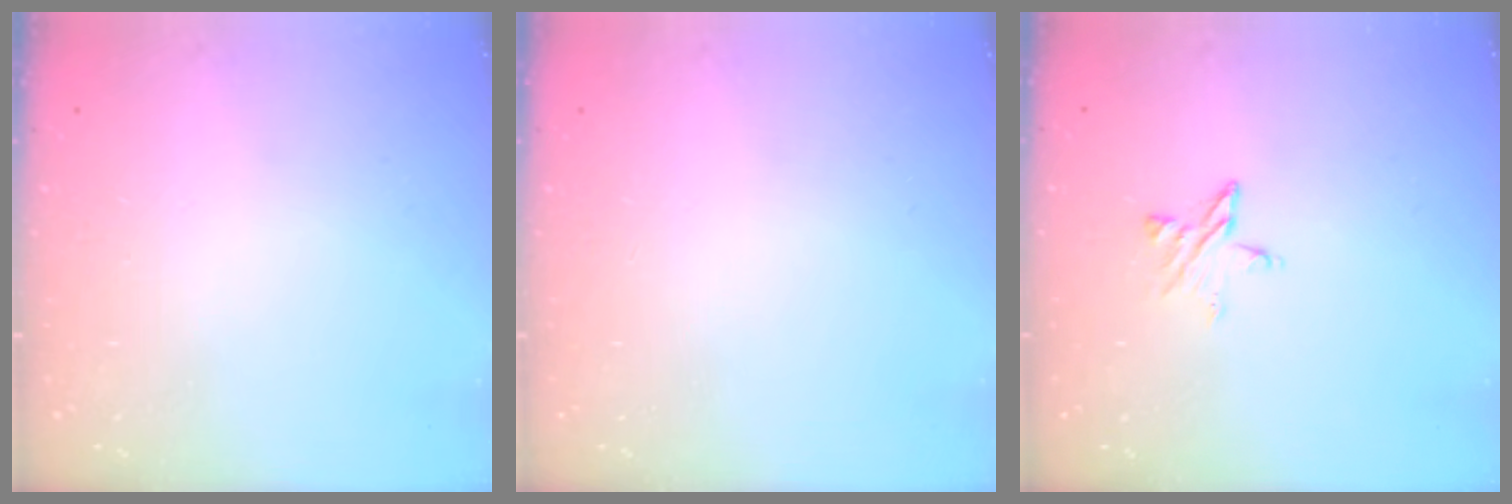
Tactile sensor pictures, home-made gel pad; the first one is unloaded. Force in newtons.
{"total": 0.0}
{"total": 4.2, "press": 4.2, "slide": 0.4}